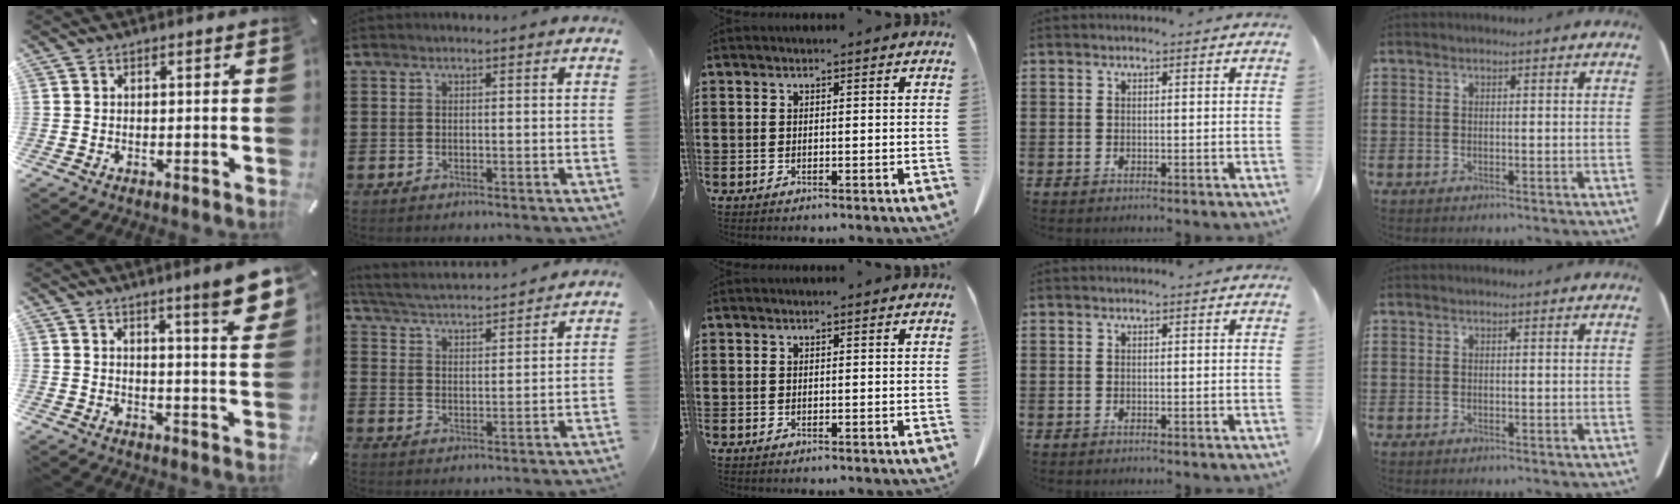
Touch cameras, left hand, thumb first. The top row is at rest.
{"thumb": {"total": 9.5, "force": [6.6, 1.1, 6.7], "torque": [-0.094, -0.044, 0.105]}, "index": {"total": 3.7, "force": [3.6, -0.2, 0.6], "torque": [-0.033, -0.025, 0.058]}}